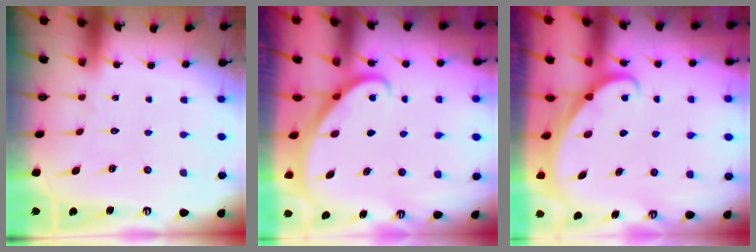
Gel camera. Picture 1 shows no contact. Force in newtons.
{"total": 2.6, "press": 2.6, "slide": 0.3}
{"total": 1.8, "press": 1.8, "slide": 0.0}